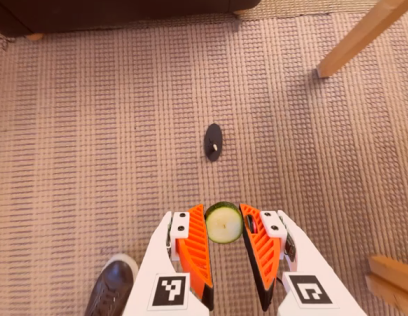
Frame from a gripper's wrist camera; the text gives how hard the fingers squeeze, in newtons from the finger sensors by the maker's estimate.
{"total": 8.5, "left": 8.5, "right": 8.5}